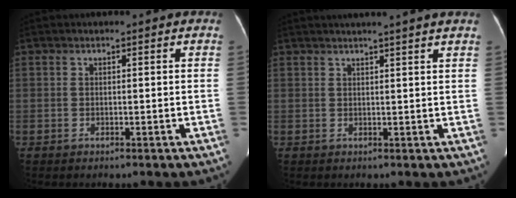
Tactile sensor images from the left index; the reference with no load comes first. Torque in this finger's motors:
{"motor_torque": [0.80, -1.26, 0.09, 0.10]}